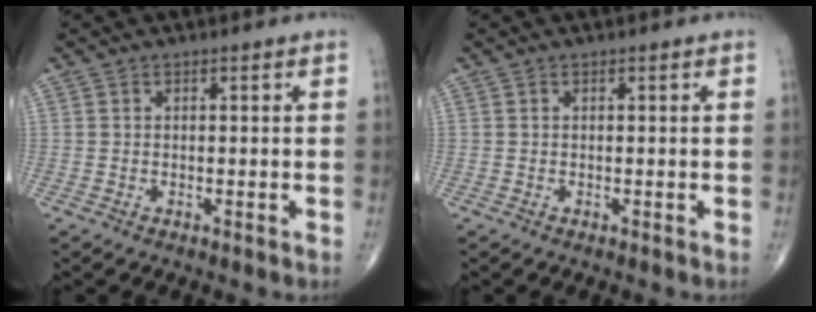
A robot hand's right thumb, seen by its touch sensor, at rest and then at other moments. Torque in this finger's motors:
{"motor_torque": [0.01, 0.01, 0.00, 0.00, 0.00]}